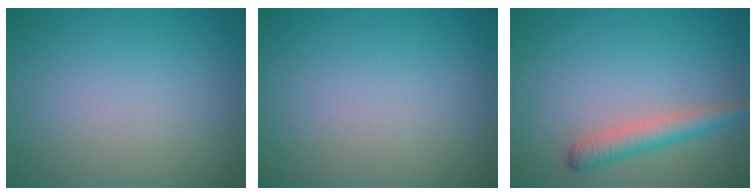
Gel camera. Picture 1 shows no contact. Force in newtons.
{"total": 0.0}
{"total": 2.8, "press": 2.8, "slide": 0.2}